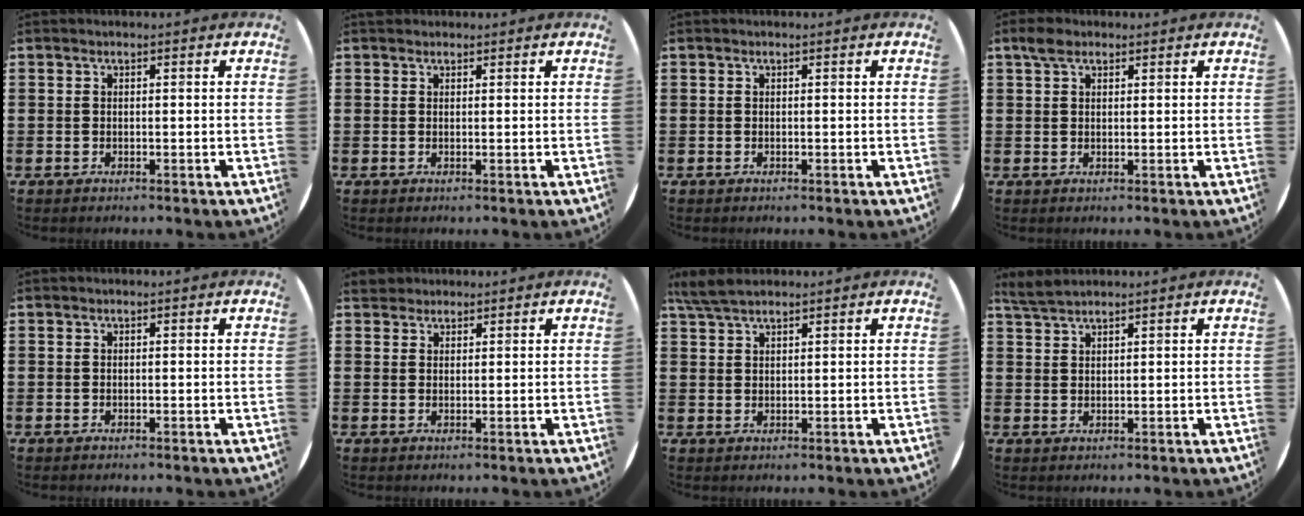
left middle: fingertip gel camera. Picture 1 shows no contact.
{"total": 0.6, "force": [0.6, 0.3, -0.1], "torque": [0.010, 0.001, 0.009]}
{"total": 0.0}
{"total": 2.4, "force": [1.7, 1.4, 1.1], "torque": [-0.018, 0.005, 0.029]}
{"total": 0.0}
{"total": 2.1, "force": [1.9, 0.8, 0.0], "torque": [0.005, 0.001, 0.037]}
{"total": 4.0, "force": [3.4, 0.9, 1.9], "torque": [-0.045, 0.002, 0.063]}
{"total": 2.4, "force": [2.3, 0.3, 0.6], "torque": [-0.017, 0.003, 0.045]}